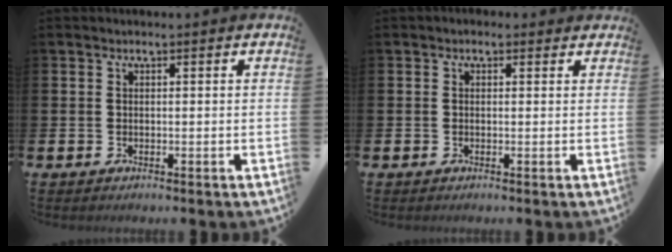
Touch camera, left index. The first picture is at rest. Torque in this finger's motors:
{"motor_torque": [0.79, -1.35, 0.06, 0.13]}